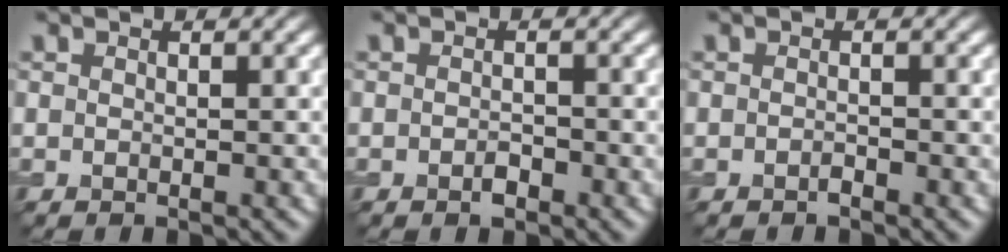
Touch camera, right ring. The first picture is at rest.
{"total": 1.1, "force": [-0.6, 0.5, 0.7], "torque": [-0.012, -0.001, -0.011]}
{"total": 0.5, "force": [-0.4, 0.1, 0.3], "torque": [-0.004, 0.002, -0.009]}